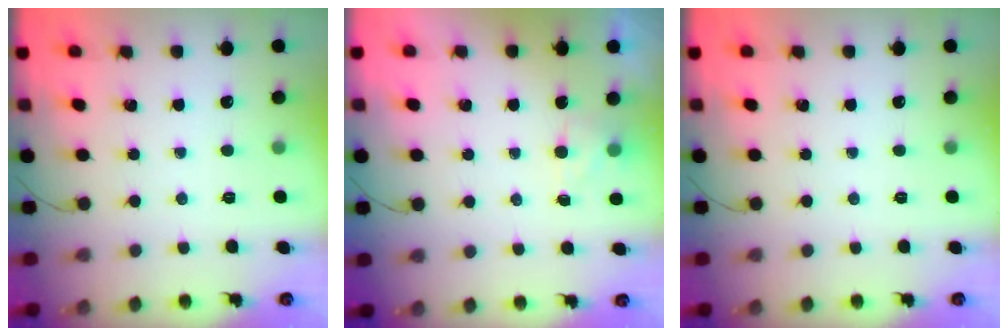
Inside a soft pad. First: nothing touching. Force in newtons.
{"total": 4.1, "press": 4.0, "slide": 1.2}
{"total": 0.0}